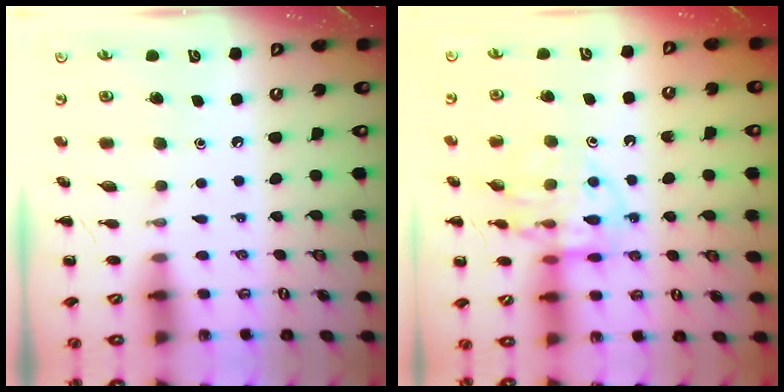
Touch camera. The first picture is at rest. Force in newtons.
{"total": 13.6, "press": 13.5, "slide": 1.7}